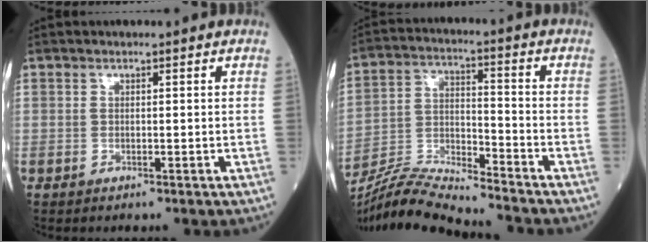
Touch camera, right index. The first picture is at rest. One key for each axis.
{"total": 11.9, "fx": -11.5, "fy": -0.6, "fz": 2.8, "tx": -0.056, "ty": 0.006, "tz": -0.218}